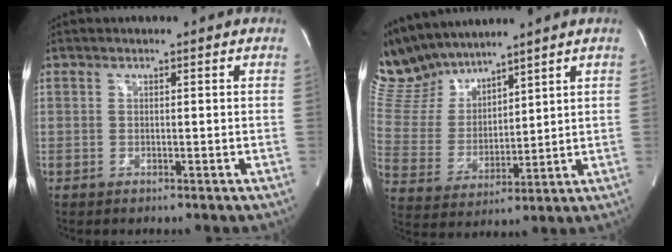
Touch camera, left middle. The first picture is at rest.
{"total": 11.7, "force": [11.1, 2.8, 2.8], "torque": [-0.079, 0.015, 0.236]}